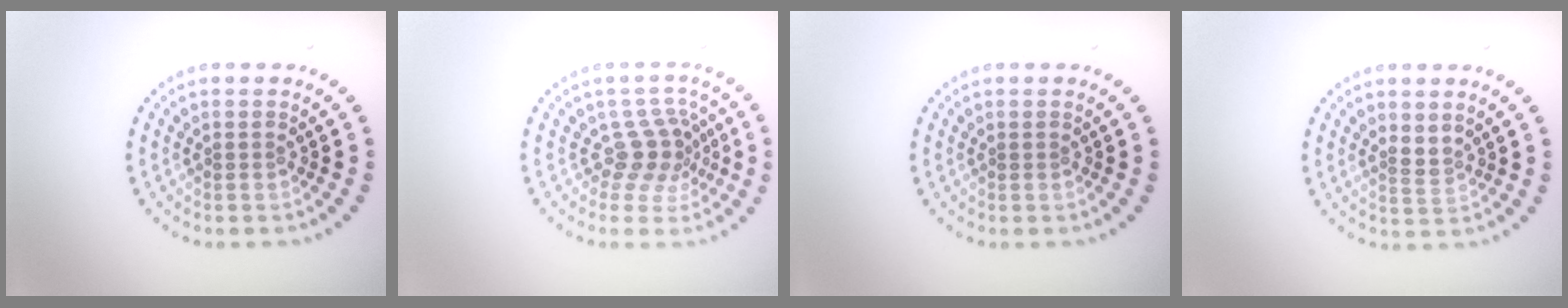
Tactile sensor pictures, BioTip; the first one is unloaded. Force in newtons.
{"total": 3.1, "press": 2.4, "slide": 2.0}
{"total": 0.0}
{"total": 1.2, "press": 0.7, "slide": 1.0}